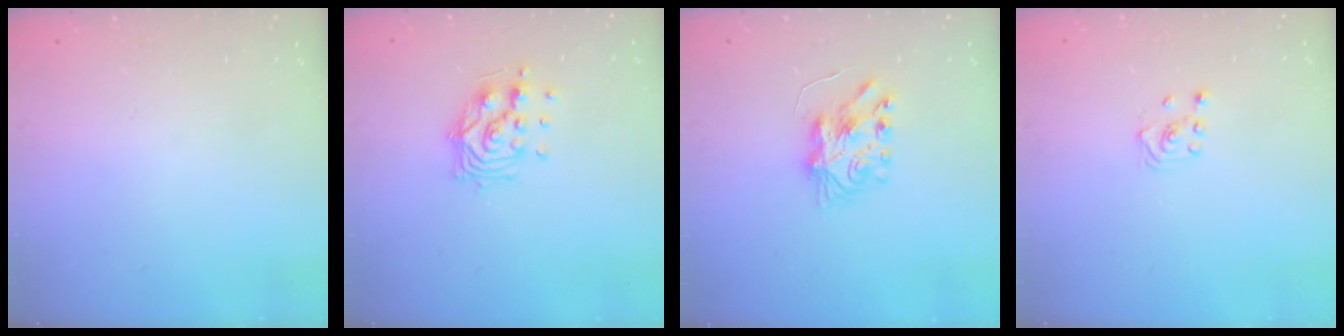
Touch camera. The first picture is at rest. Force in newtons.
{"total": 10.8, "press": 10.7, "slide": 1.1}
{"total": 7.4, "press": 7.4, "slide": 0.4}
{"total": 1.9, "press": 1.8, "slide": 0.6}